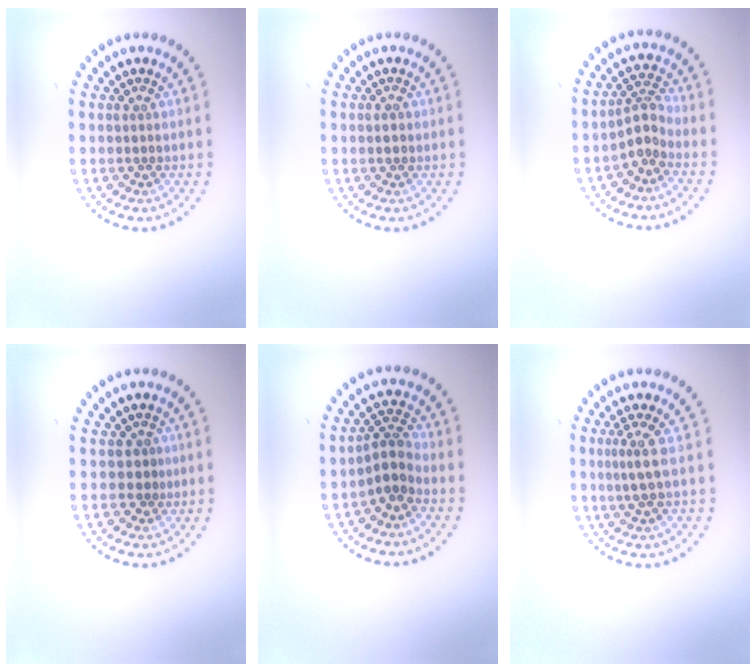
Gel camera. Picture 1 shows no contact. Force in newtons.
{"total": 1.1, "press": 1.1, "slide": 0.1}
{"total": 2.2, "press": 1.5, "slide": 1.6}
{"total": 1.0, "press": 0.7, "slide": 0.7}
{"total": 2.5, "press": 1.9, "slide": 1.6}
{"total": 2.2, "press": 1.5, "slide": 1.6}